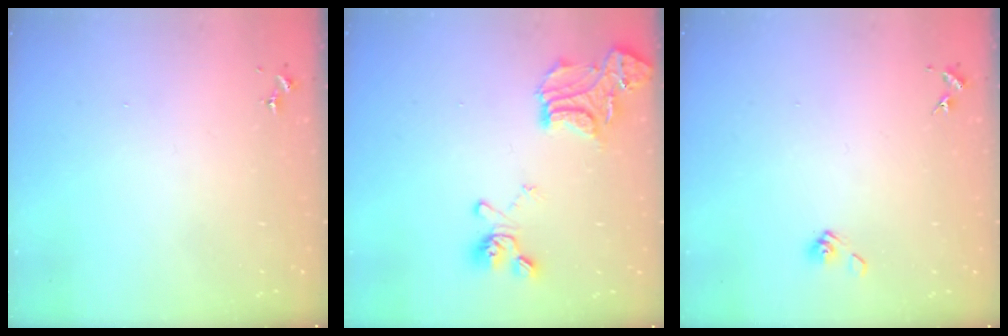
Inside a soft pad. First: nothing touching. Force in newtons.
{"total": 17.7, "press": 17.7, "slide": 1.6}
{"total": 5.4, "press": 4.9, "slide": 2.3}